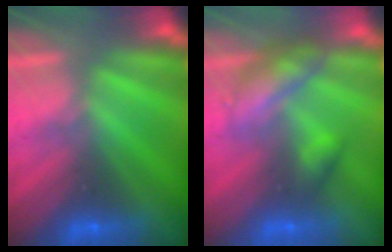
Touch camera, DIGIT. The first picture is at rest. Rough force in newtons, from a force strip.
{"total": 2.6}